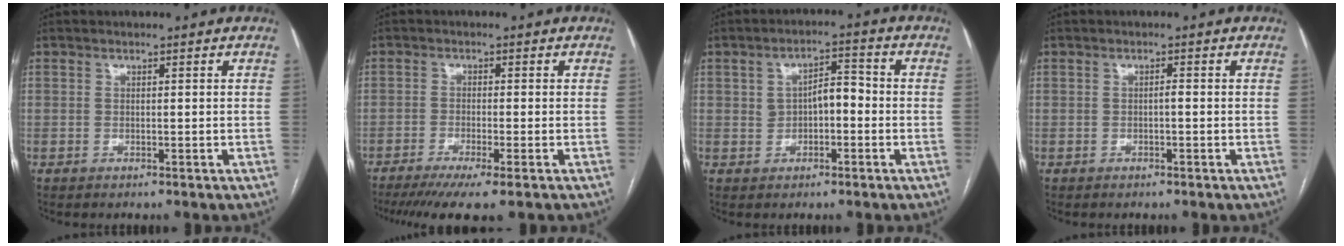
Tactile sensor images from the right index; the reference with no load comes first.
{"total": 7.9, "force": [-5.6, 0.4, 5.6], "torque": [-0.085, -0.017, -0.089]}
{"total": 4.9, "force": [-0.2, 2.7, 4.1], "torque": [-0.068, 0.025, 0.000]}
{"total": 0.7, "force": [-0.2, 0.1, 0.7], "torque": [-0.011, 0.002, -0.004]}